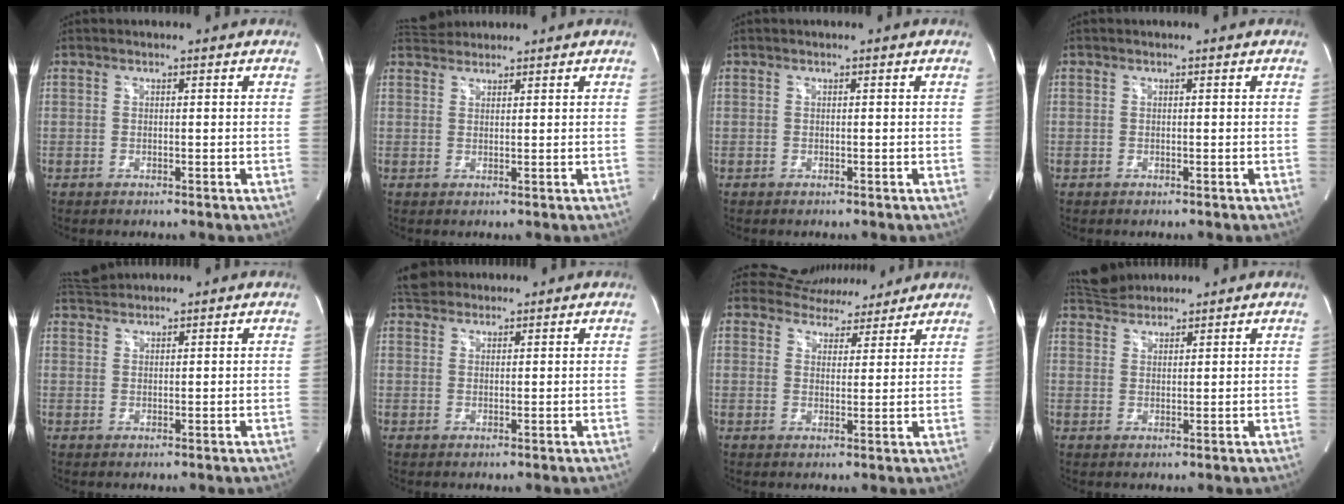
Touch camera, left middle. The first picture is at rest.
{"total": 3.3, "force": [3.2, 0.8, 0.1], "torque": [-0.011, 0.026, 0.061]}
{"total": 0.0}
{"total": 0.0}
{"total": 2.8, "force": [2.8, 0.1, -0.1], "torque": [-0.010, 0.019, 0.059]}
{"total": 3.5, "force": [3.1, 1.7, 0.3], "torque": [-0.012, 0.022, 0.053]}
{"total": 9.0, "force": [8.2, 3.6, 0.9], "torque": [-0.007, 0.014, 0.107]}
{"total": 4.8, "force": [4.6, 1.2, 0.6], "torque": [-0.019, 0.026, 0.088]}